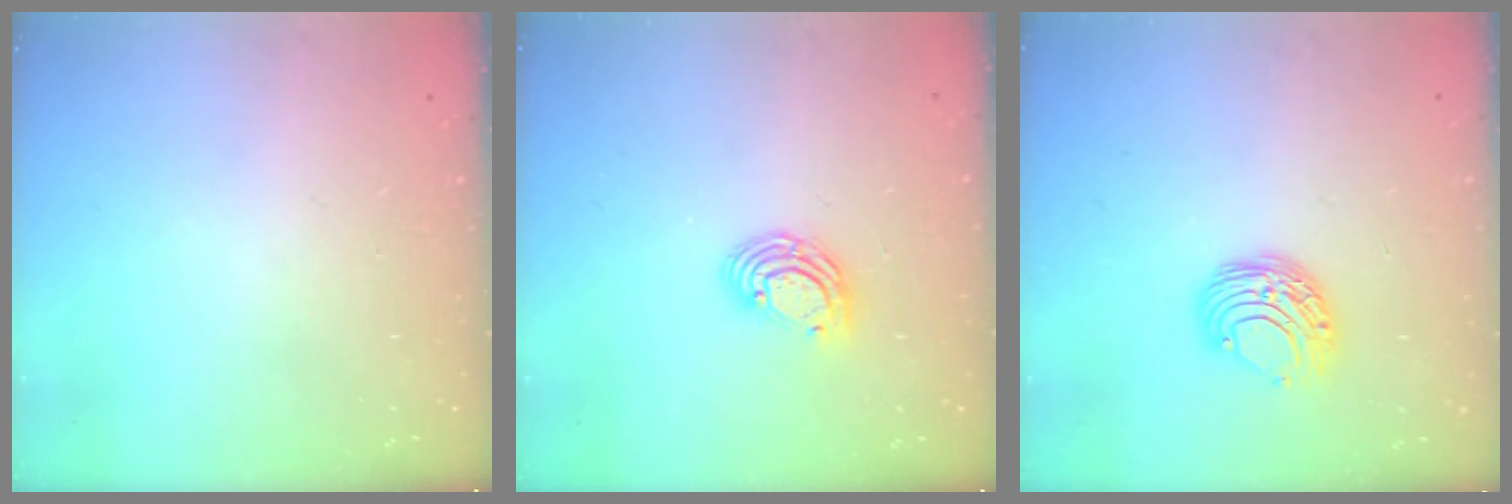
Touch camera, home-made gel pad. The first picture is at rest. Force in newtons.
{"total": 7.5, "press": 7.4, "slide": 1.3}
{"total": 8.5, "press": 8.5, "slide": 0.4}